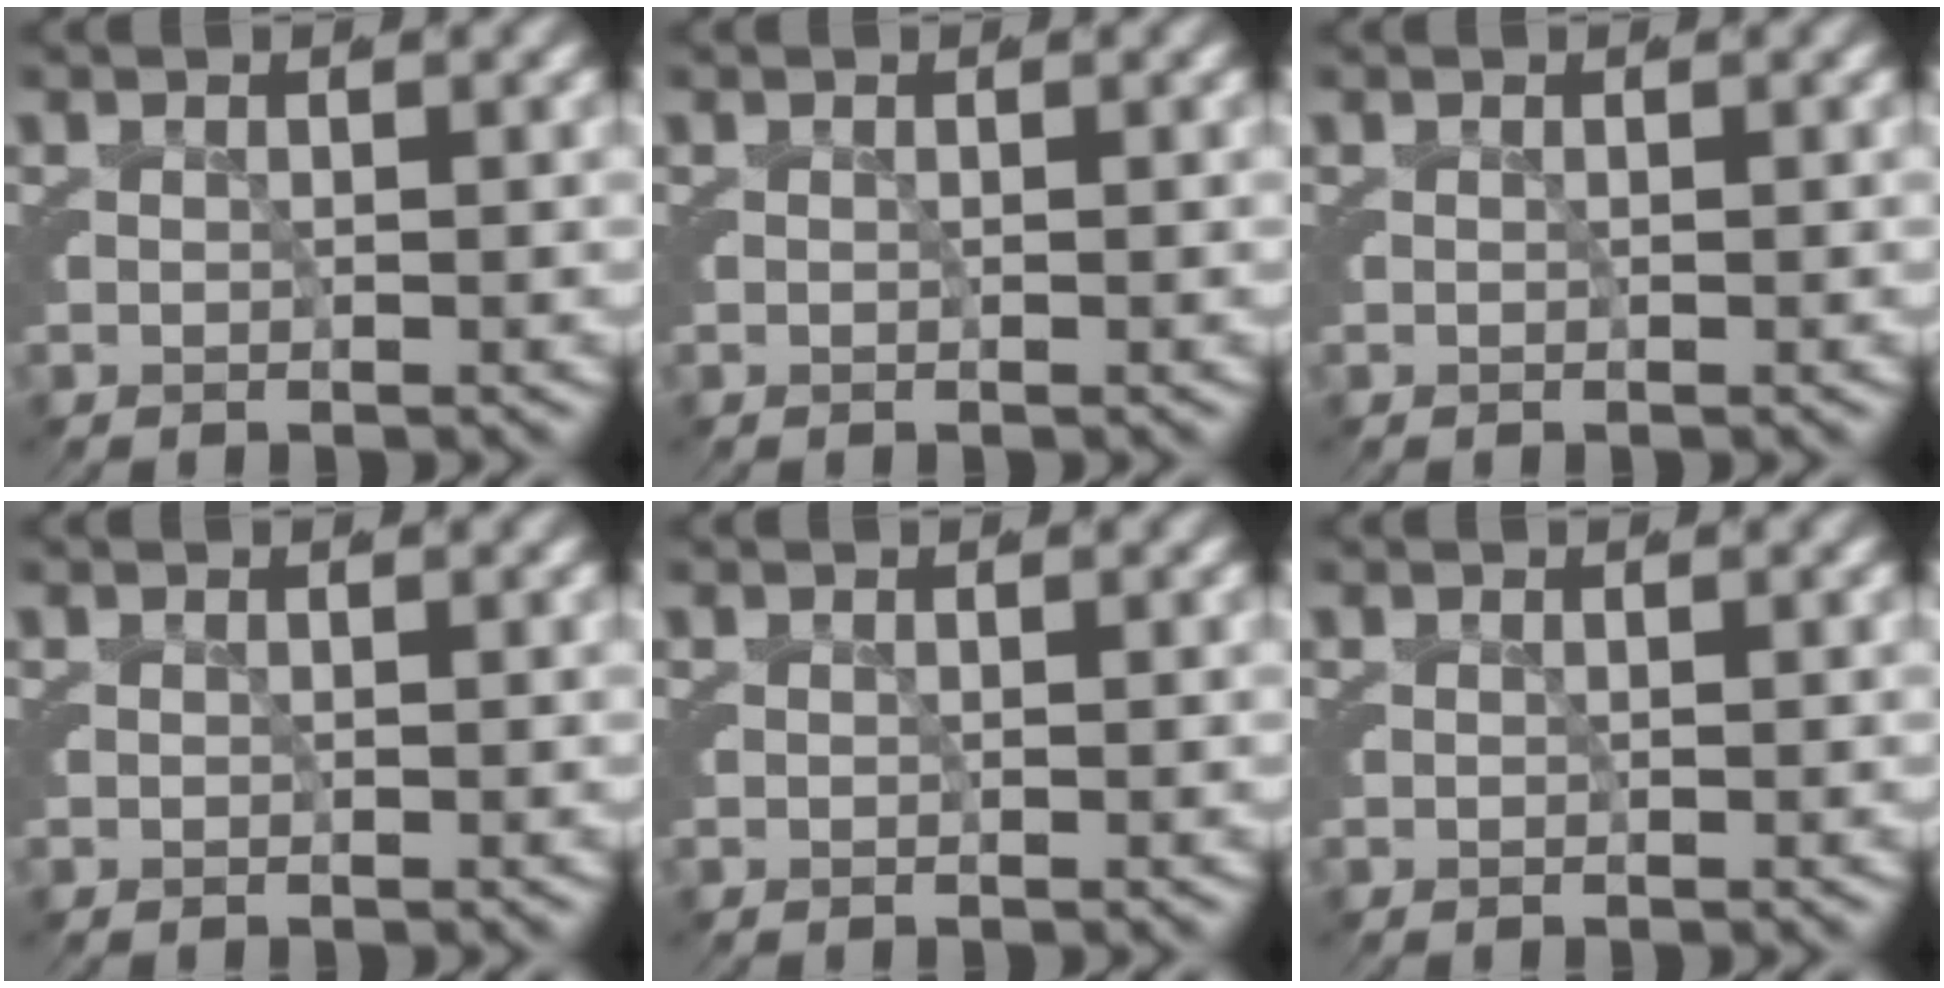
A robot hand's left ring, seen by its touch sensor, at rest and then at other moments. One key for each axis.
{"total": 0.0}
{"total": 0.0}
{"total": 0.0}
{"total": 0.0}
{"total": 0.0}